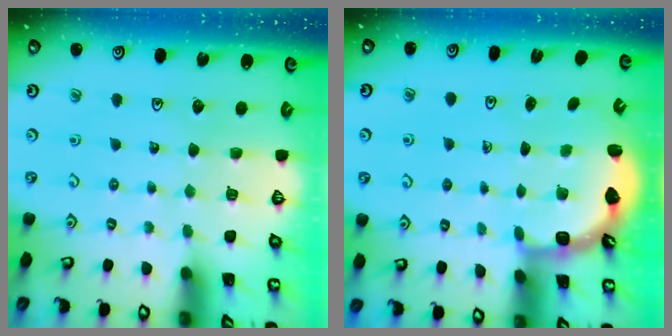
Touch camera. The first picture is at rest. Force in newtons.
{"total": 3.4, "press": 2.4, "slide": 2.4}